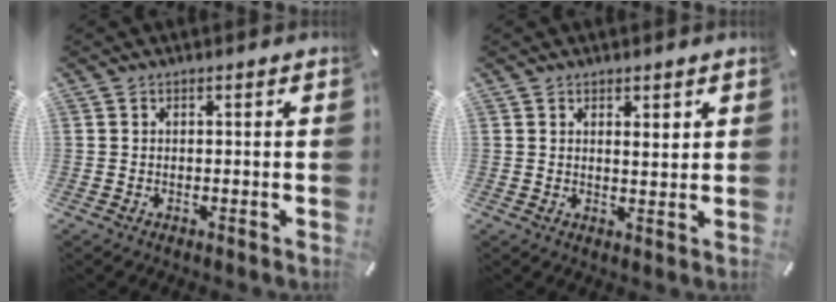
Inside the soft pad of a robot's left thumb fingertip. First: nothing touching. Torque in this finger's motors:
{"motor_torque": [0.13, -0.24, 0.15, 0.05, -0.01]}